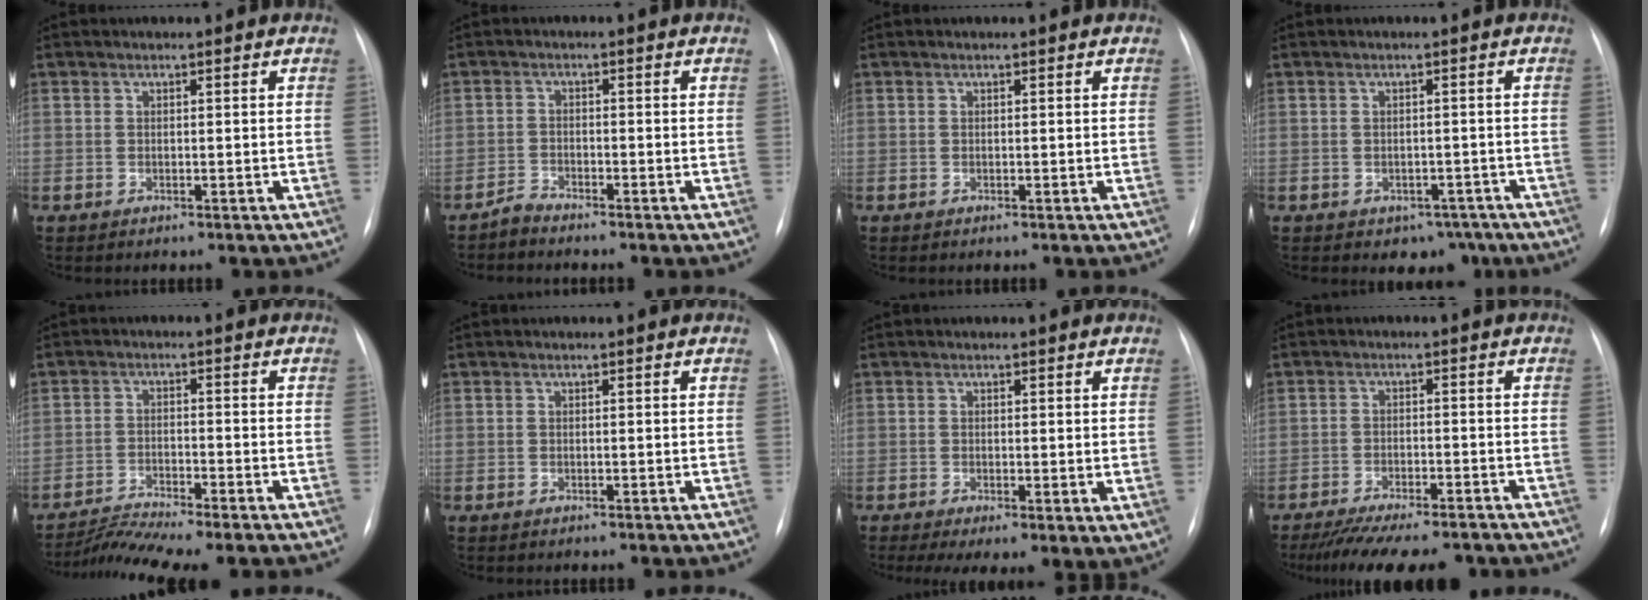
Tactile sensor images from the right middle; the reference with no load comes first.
{"total": 1.8, "force": [-1.8, 0.0, 0.0], "torque": [-0.002, -0.004, -0.037]}
{"total": 0.0}
{"total": 3.6, "force": [-2.3, 2.6, 1.1], "torque": [-0.002, 0.011, -0.023]}
{"total": 5.9, "force": [-5.4, -1.4, 2.0], "torque": [-0.041, -0.014, -0.096]}
{"total": 0.0}
{"total": 7.0, "force": [-1.2, 3.1, 6.1], "torque": [-0.097, -0.018, -0.013]}
{"total": 13.7, "force": [-11.7, 2.7, 6.5], "torque": [-0.108, -0.015, -0.165]}